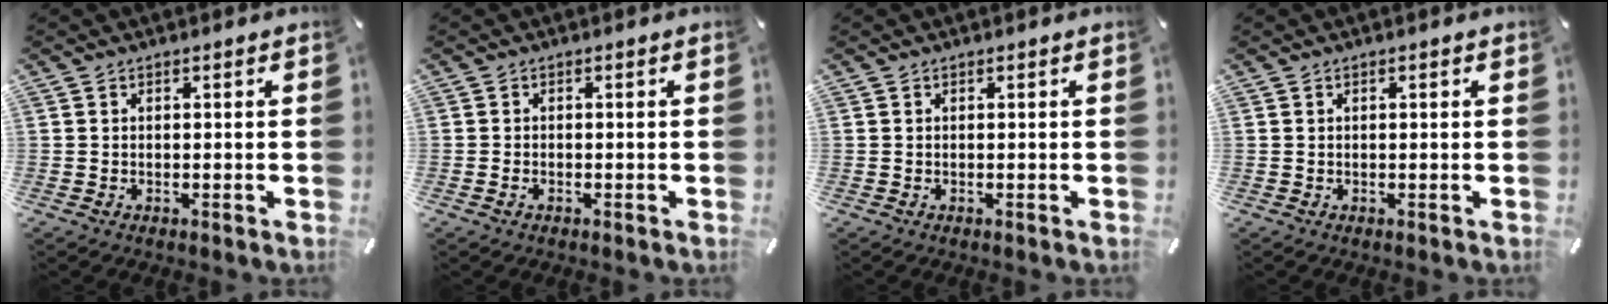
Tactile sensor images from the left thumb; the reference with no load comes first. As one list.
[{"total": 1.3, "force": [-0.7, 0.7, 0.9], "torque": [-0.018, 0.002, -0.013]}, {"total": 0.0}, {"total": 0.6, "force": [0.0, 0.1, 0.6], "torque": [-0.010, 0.000, 0.000]}]